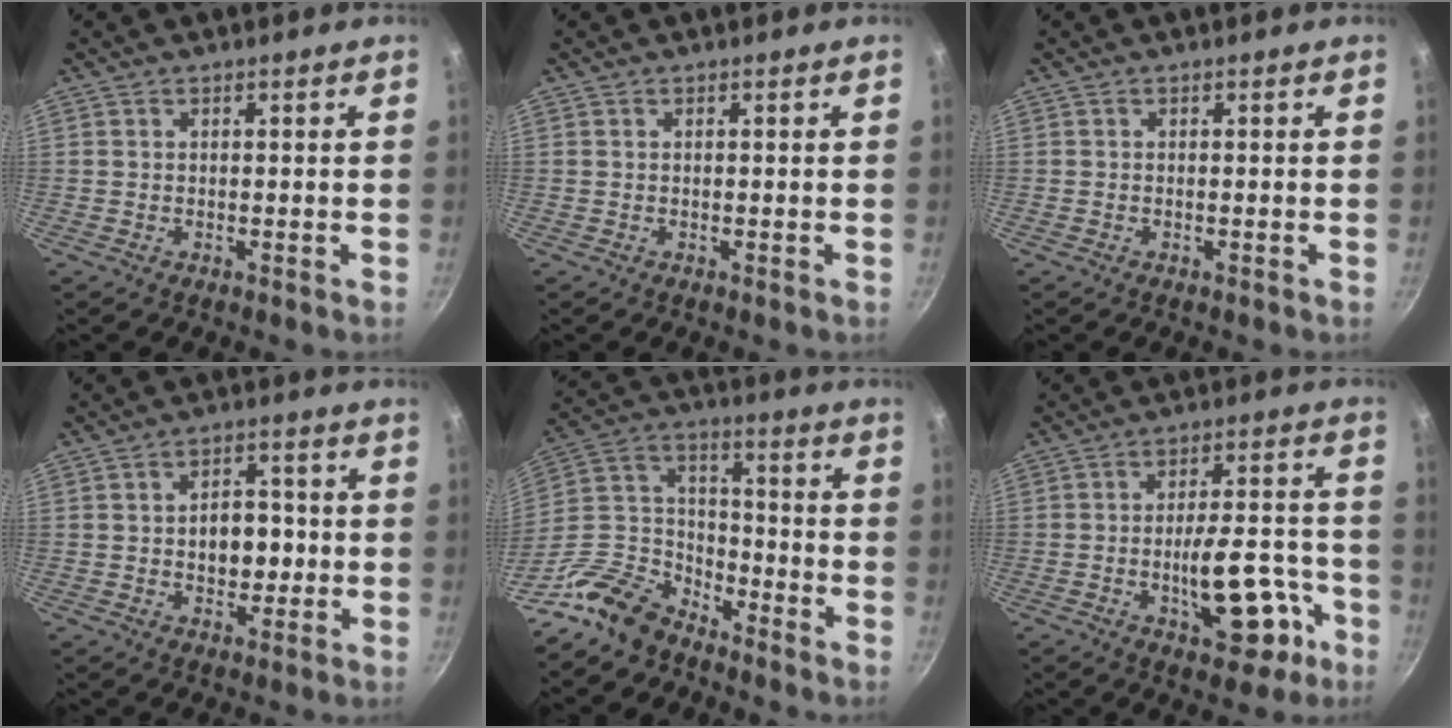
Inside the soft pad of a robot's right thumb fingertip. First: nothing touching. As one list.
[{"total": 0.0}, {"total": 0.0}, {"total": 7.5, "force": [-0.3, 5.1, 5.5], "torque": [-0.050, 0.008, -0.007]}, {"total": 14.0, "force": [-10.6, 7.7, 5.1], "torque": [-0.076, 0.095, -0.216]}, {"total": 14.2, "force": [-5.5, 6.4, 11.4], "torque": [-0.128, 0.047, -0.066]}]